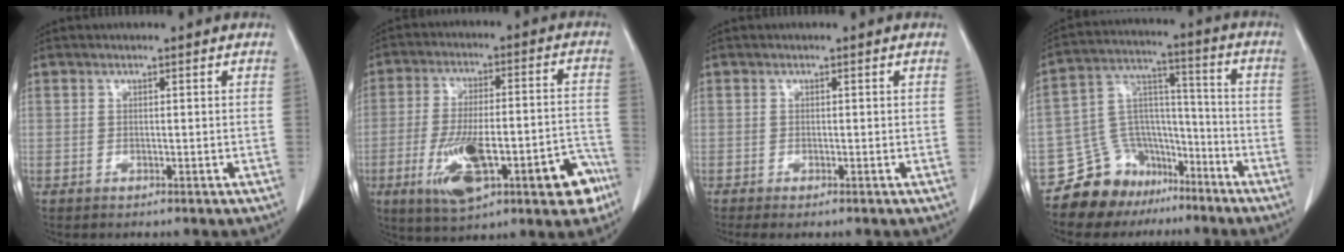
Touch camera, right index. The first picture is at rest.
{"total": 17.4, "force": [-7.4, 5.2, 14.9], "torque": [-0.203, 0.024, -0.098]}
{"total": 1.1, "force": [-0.8, 0.1, 0.8], "torque": [-0.013, -0.005, -0.013]}
{"total": 12.1, "force": [-9.3, 7.6, 1.5], "torque": [-0.026, 0.080, -0.156]}